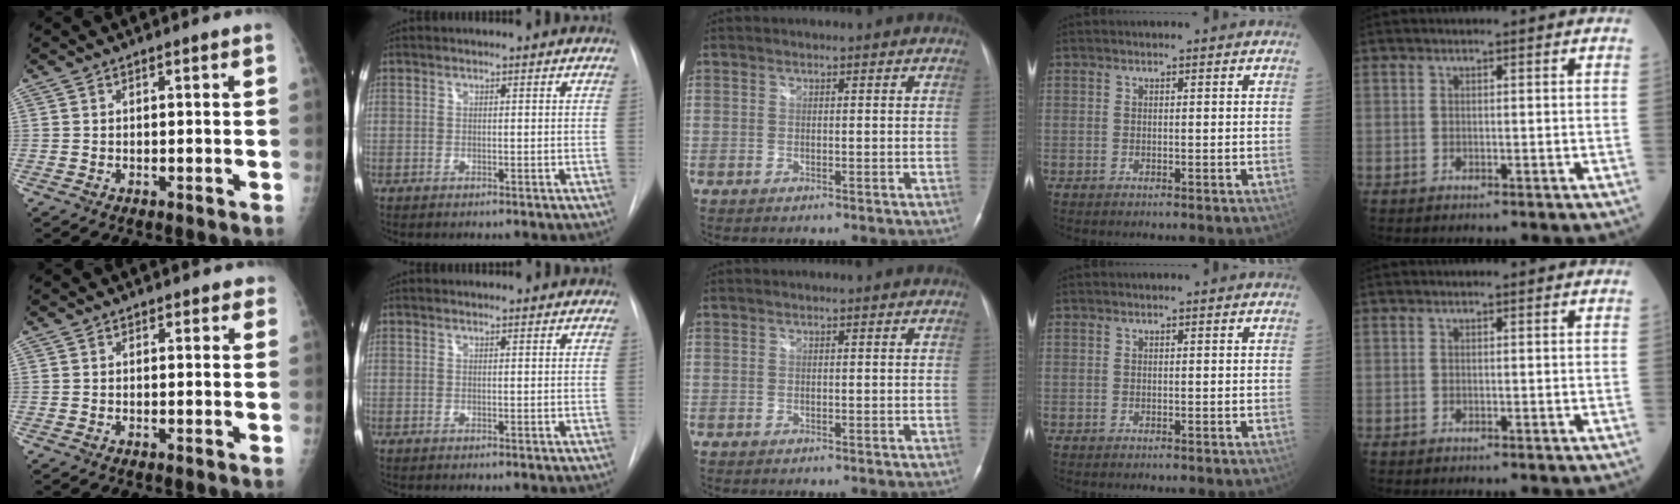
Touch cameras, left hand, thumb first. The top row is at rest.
{"thumb": {"total": 1.3, "force": [1.0, 0.9, 0.1], "torque": [0.021, -0.003, 0.004]}, "index": {"total": 2.3, "force": [2.2, 0.5, 0.5], "torque": [-0.011, 0.008, 0.019]}}